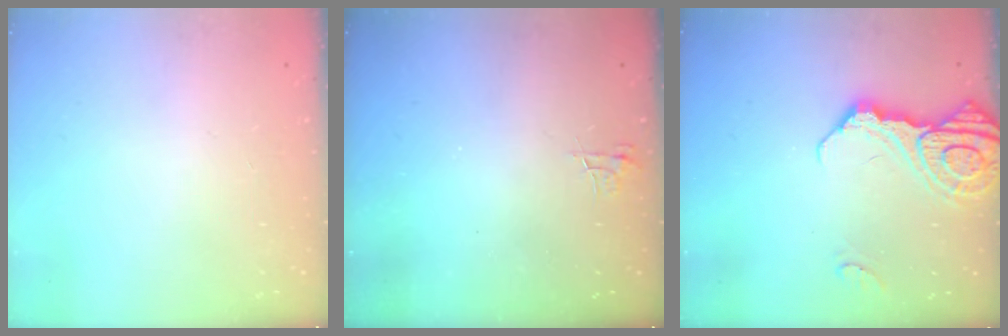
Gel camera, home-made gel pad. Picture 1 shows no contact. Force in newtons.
{"total": 5.5, "press": 5.5, "slide": 0.6}
{"total": 15.5, "press": 15.3, "slide": 1.8}